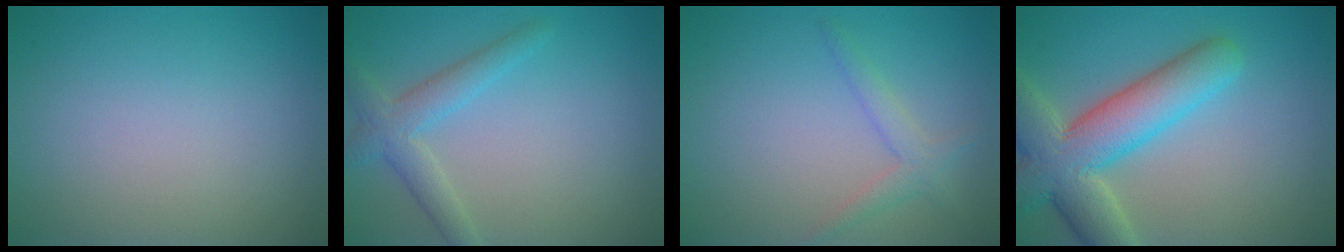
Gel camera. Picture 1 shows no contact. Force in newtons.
{"total": 3.1, "press": 3.1, "slide": 0.3}
{"total": 2.0, "press": 2.0, "slide": 0.1}
{"total": 8.5, "press": 8.5, "slide": 0.7}